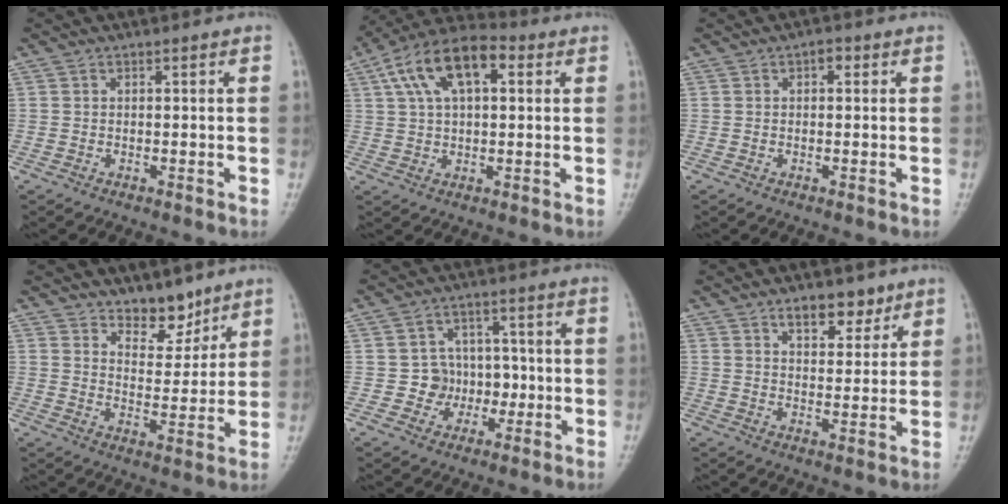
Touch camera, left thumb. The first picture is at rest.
{"total": 13.8, "force": [4.5, 7.1, 10.9], "torque": [-0.188, 0.027, 0.071]}
{"total": 1.5, "force": [0.4, 0.9, 1.1], "torque": [-0.005, 0.004, 0.000]}
{"total": 7.4, "force": [5.7, 3.7, 2.9], "torque": [-0.011, -0.045, 0.095]}
{"total": 6.5, "force": [-1.2, 6.1, 1.7], "torque": [0.024, 0.022, -0.023]}
{"total": 6.6, "force": [4.4, 3.4, 3.5], "torque": [-0.021, -0.027, 0.069]}